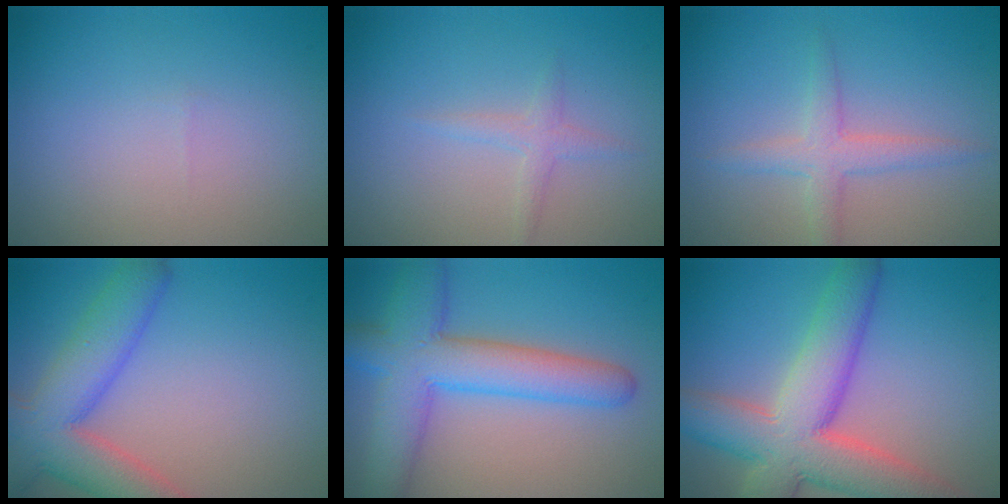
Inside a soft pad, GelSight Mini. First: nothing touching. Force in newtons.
{"total": 1.4, "press": 1.4, "slide": 0.1}
{"total": 2.7, "press": 2.7, "slide": 0.1}
{"total": 7.5, "press": 7.5, "slide": 0.4}
{"total": 7.7, "press": 7.7, "slide": 0.3}
{"total": 10.0, "press": 10.0, "slide": 0.7}